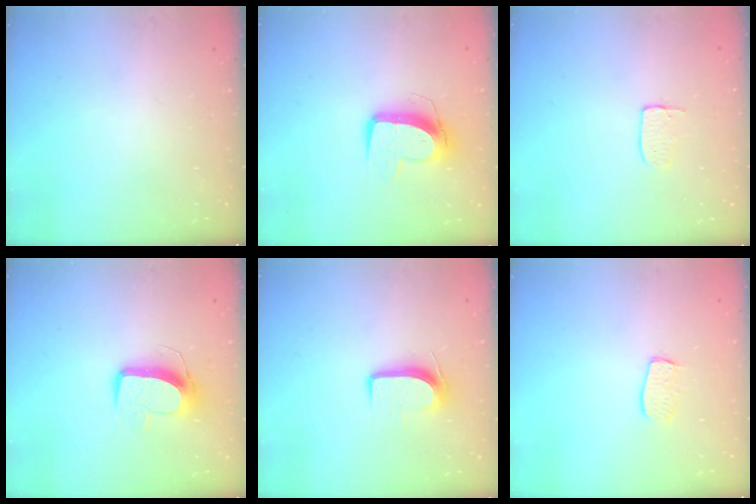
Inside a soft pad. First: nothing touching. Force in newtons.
{"total": 10.8, "press": 10.8, "slide": 0.7}
{"total": 3.7, "press": 3.7, "slide": 0.2}
{"total": 10.2, "press": 10.1, "slide": 0.5}
{"total": 8.0, "press": 8.0, "slide": 0.9}
{"total": 6.6, "press": 6.6, "slide": 0.4}